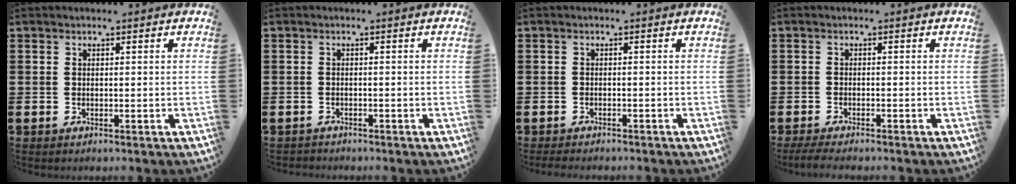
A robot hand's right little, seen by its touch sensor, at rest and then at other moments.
{"total": 0.6, "force": [-0.6, 0.1, -0.1], "torque": [0.000, -0.001, -0.013]}
{"total": 0.9, "force": [-0.9, 0.0, 0.1], "torque": [-0.005, -0.003, -0.016]}
{"total": 1.4, "force": [-1.2, 0.1, 0.8], "torque": [-0.015, -0.002, -0.022]}